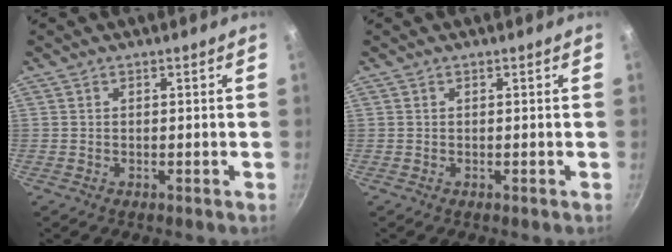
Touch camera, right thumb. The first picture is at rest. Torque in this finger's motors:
{"motor_torque": [0.00, 0.00, 0.00, 0.00, 0.03]}